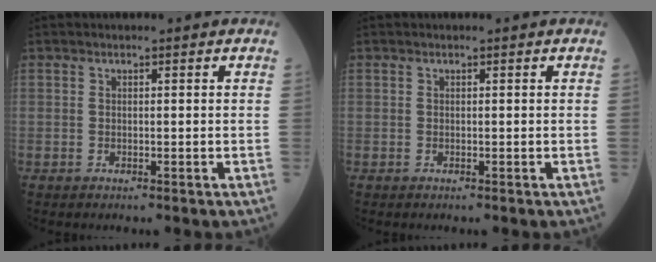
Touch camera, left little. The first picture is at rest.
{"total": 0.0}